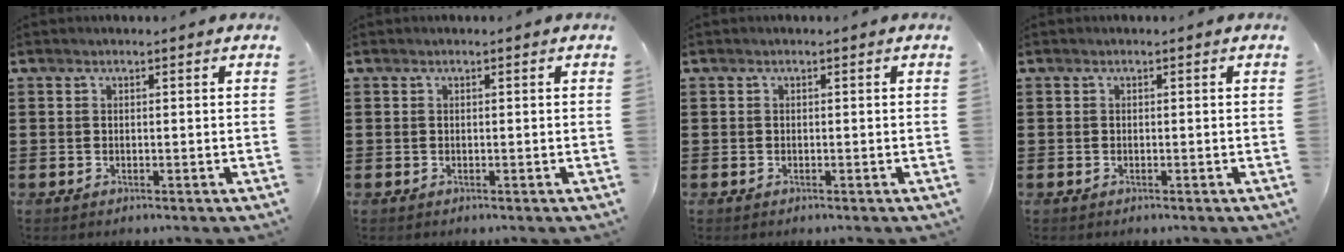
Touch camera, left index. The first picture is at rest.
{"total": 0.0}
{"total": 0.0}
{"total": 0.0}